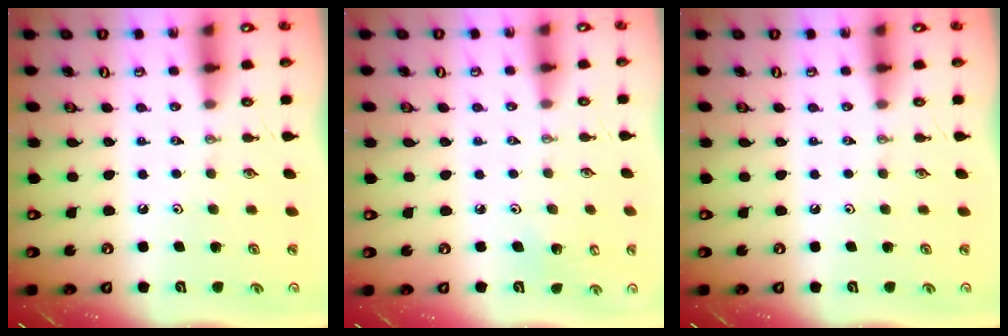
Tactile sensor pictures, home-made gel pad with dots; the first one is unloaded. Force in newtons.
{"total": 2.8, "press": 2.7, "slide": 0.7}
{"total": 0.0}